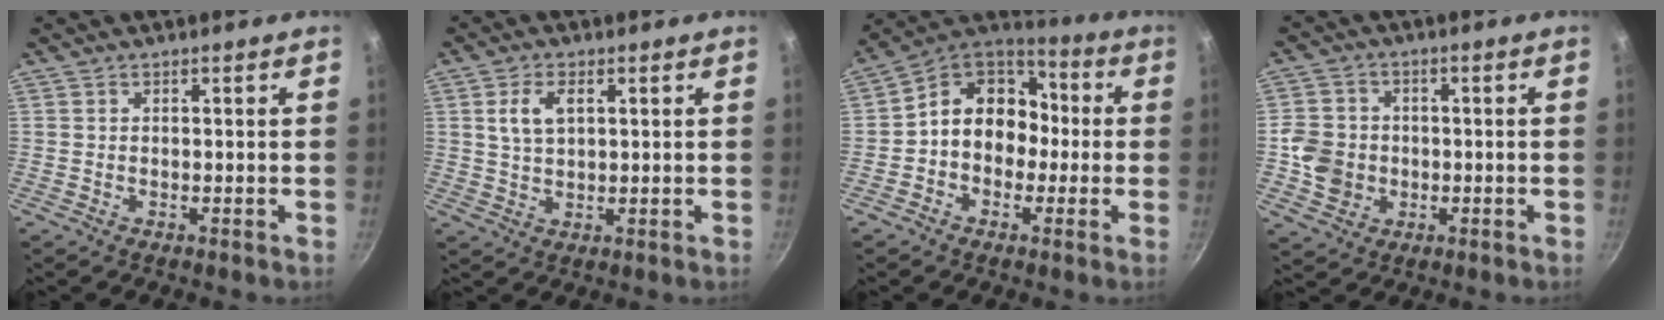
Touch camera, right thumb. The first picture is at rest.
{"total": 5.3, "force": [1.7, 2.9, 4.1], "torque": [-0.078, -0.002, 0.035]}
{"total": 13.6, "force": [-0.9, 10.6, 8.5], "torque": [-0.092, 0.046, -0.032]}
{"total": 7.5, "force": [-1.0, 6.7, 3.3], "torque": [-0.040, 0.010, -0.016]}